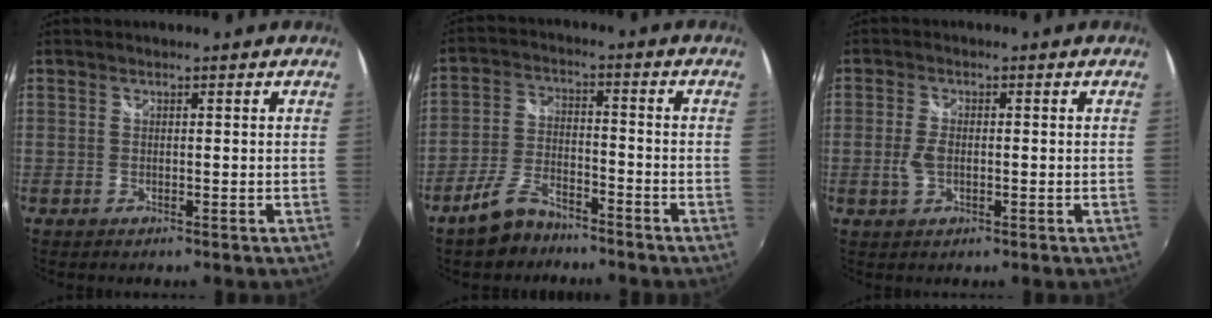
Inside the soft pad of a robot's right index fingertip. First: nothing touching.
{"total": 7.7, "force": [-6.1, 3.4, 3.2], "torque": [-0.079, 0.009, -0.108]}
{"total": 3.4, "force": [-0.7, 2.0, 2.7], "torque": [-0.060, 0.001, -0.014]}